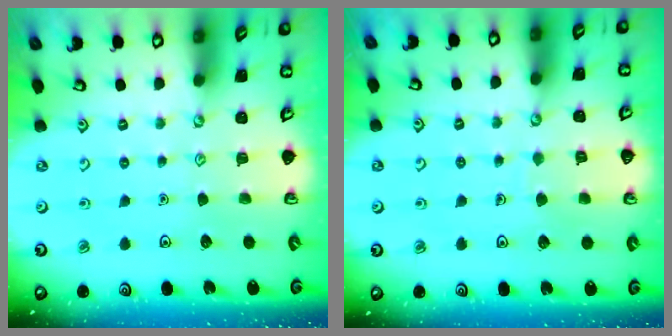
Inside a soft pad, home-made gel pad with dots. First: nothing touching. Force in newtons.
{"total": 3.9, "press": 3.9, "slide": 0.4}